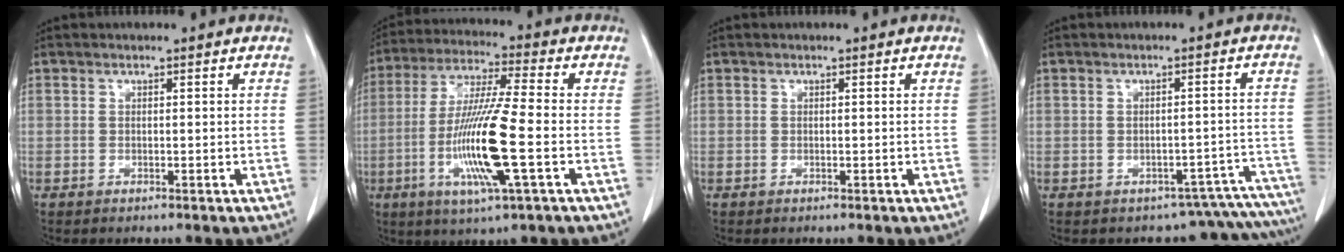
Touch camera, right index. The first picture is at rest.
{"total": 14.2, "force": [-3.4, 0.3, 13.8], "torque": [-0.279, -0.016, -0.069]}
{"total": 0.0}
{"total": 10.0, "force": [-9.3, 3.6, 1.4], "torque": [0.016, 0.044, -0.097]}